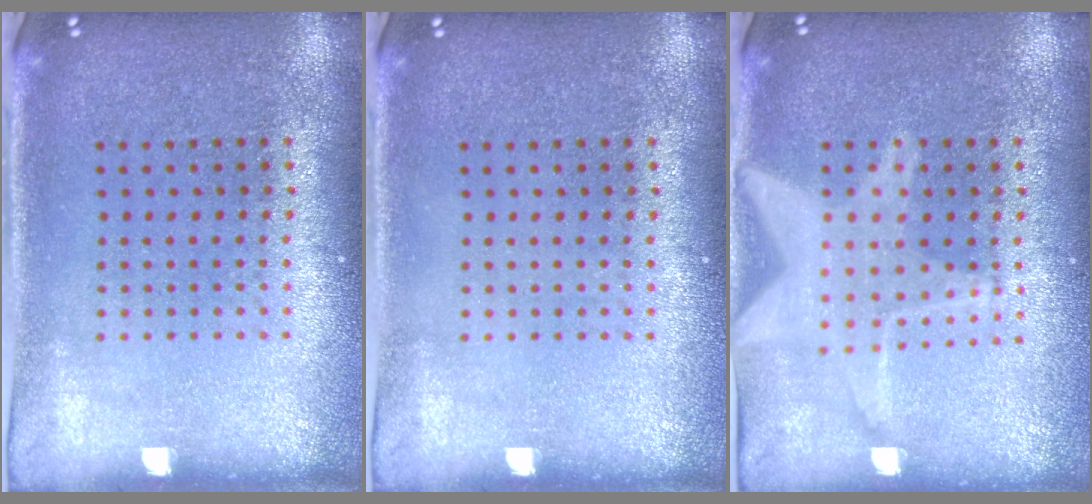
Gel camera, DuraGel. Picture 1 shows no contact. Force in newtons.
{"total": 0.0}
{"total": 1.9, "press": 1.9, "slide": 0.2}